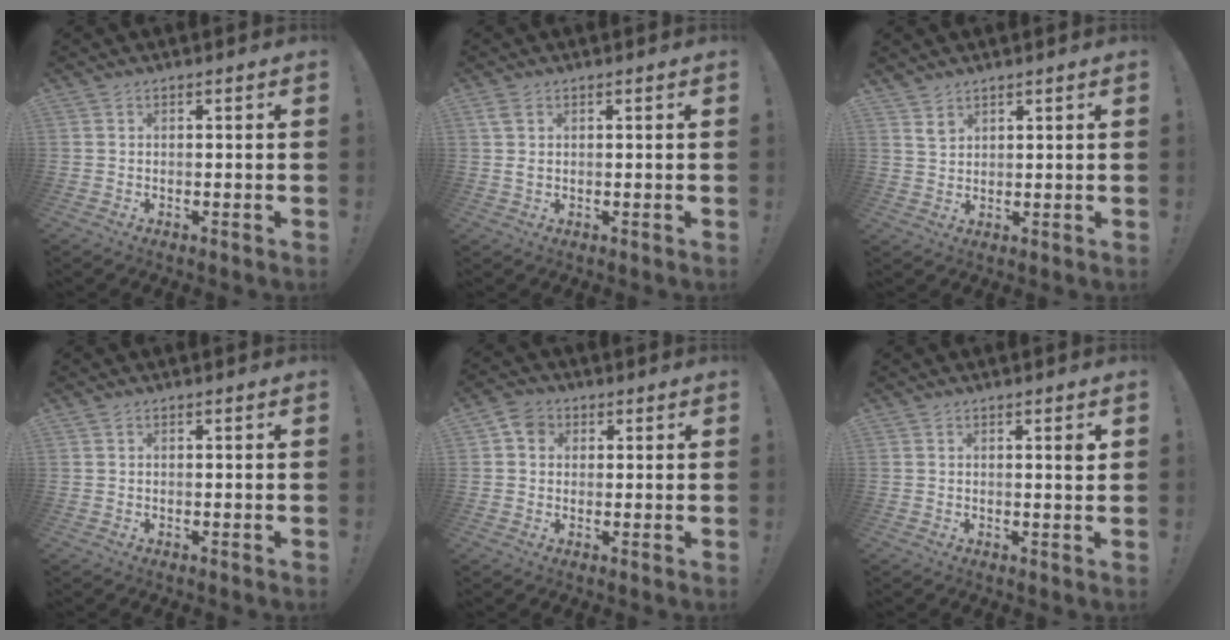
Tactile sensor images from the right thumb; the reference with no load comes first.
{"total": 2.5, "force": [0.9, 1.3, 1.9], "torque": [-0.034, 0.001, 0.017]}
{"total": 3.7, "force": [2.8, 2.2, 0.8], "torque": [-0.013, -0.019, 0.054]}
{"total": 0.0}
{"total": 5.0, "force": [1.5, 4.3, 2.1], "torque": [-0.031, 0.005, 0.030]}
{"total": 1.7, "force": [0.8, -0.1, 1.4], "torque": [-0.012, -0.007, 0.008]}